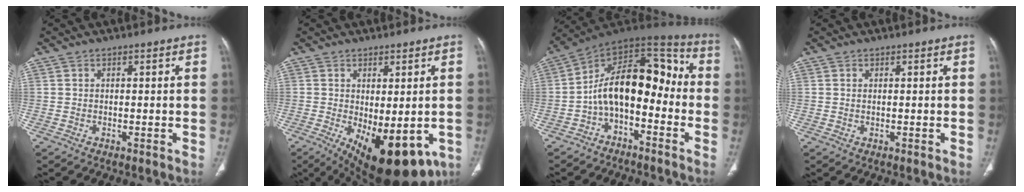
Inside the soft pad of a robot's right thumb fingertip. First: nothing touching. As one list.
[{"total": 15.8, "force": [-5.9, 7.1, 12.8], "torque": [-0.161, -0.011, -0.066]}, {"total": 15.9, "force": [-3.1, 9.1, 12.6], "torque": [-0.173, 0.089, -0.066]}, {"total": 0.0}]